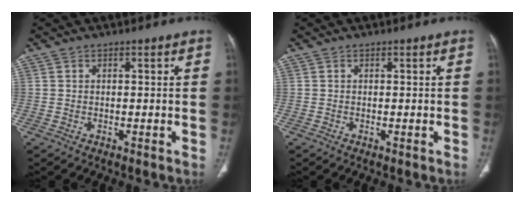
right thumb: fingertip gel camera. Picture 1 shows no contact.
{"total": 0.0}